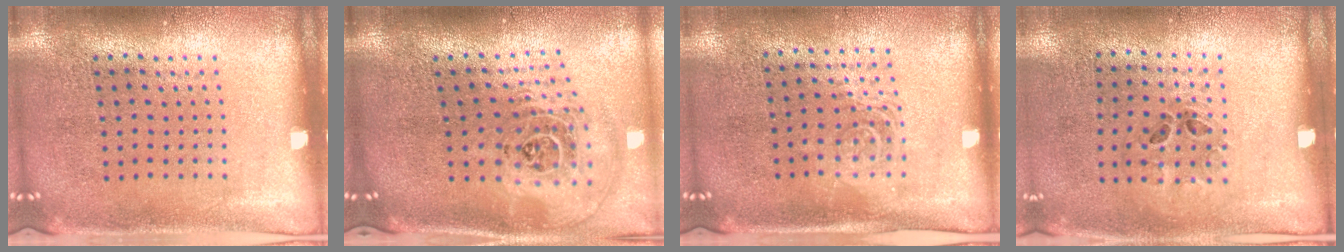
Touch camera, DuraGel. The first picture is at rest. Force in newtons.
{"total": 2.6, "press": 1.9, "slide": 1.8}
{"total": 1.6, "press": 1.4, "slide": 0.7}
{"total": 1.2, "press": 0.6, "slide": 1.0}